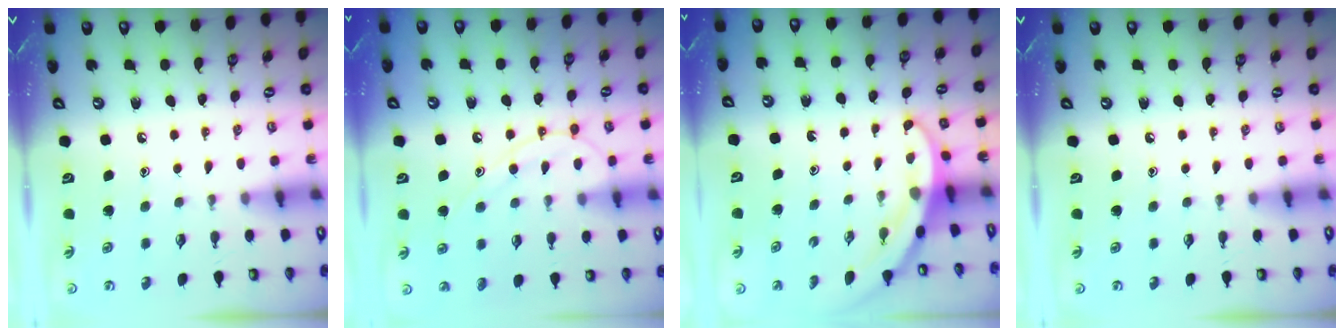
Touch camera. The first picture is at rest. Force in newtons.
{"total": 12.0, "press": 11.9, "slide": 1.1}
{"total": 3.2, "press": 3.2, "slide": 0.1}
{"total": 0.0}